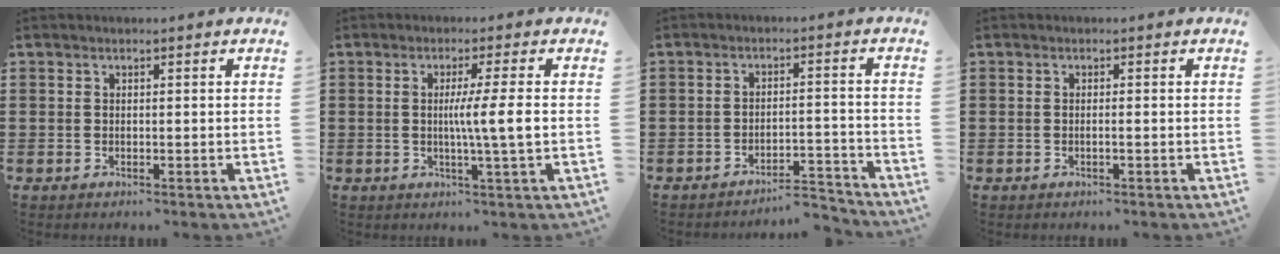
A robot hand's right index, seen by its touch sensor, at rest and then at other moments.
{"total": 5.9, "force": [0.0, -0.7, 5.9], "torque": [-0.106, -0.010, -0.005]}
{"total": 4.3, "force": [-4.2, 0.3, 1.2], "torque": [-0.025, -0.003, -0.085]}
{"total": 0.8, "force": [-0.4, -0.2, 0.7], "torque": [-0.013, -0.005, -0.006]}